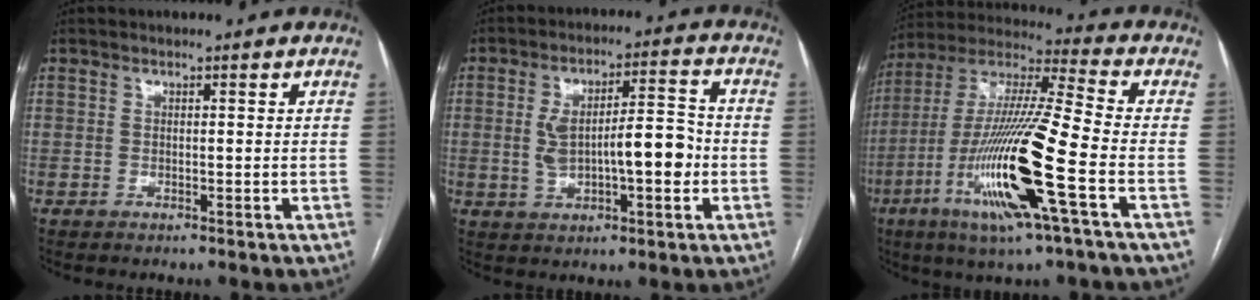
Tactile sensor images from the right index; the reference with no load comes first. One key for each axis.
{"total": 11.1, "fx": -1.0, "fy": 3.6, "fz": 10.4, "tx": -0.182, "ty": 0.025, "tz": -0.008}
{"total": 20.4, "fx": -6.8, "fy": 0.6, "fz": 19.2, "tx": -0.404, "ty": -0.026, "tz": -0.133}